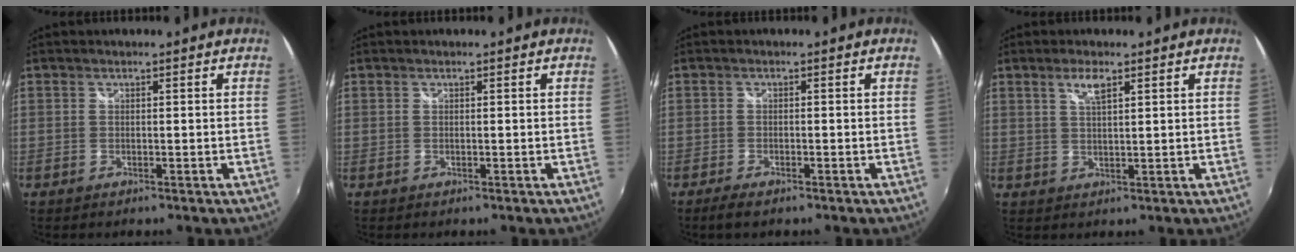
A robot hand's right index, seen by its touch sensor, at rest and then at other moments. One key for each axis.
{"total": 0.0}
{"total": 2.6, "fx": -2.0, "fy": 0.5, "fz": 1.6, "tx": -0.039, "ty": -0.009, "tz": -0.038}
{"total": 3.3, "fx": 1.9, "fy": 0.7, "fz": 2.5, "tx": -0.046, "ty": 0.002, "tz": 0.036}